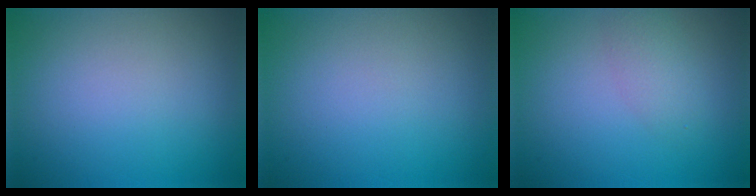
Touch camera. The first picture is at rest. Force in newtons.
{"total": 0.0}
{"total": 1.9, "press": 1.9, "slide": 0.1}